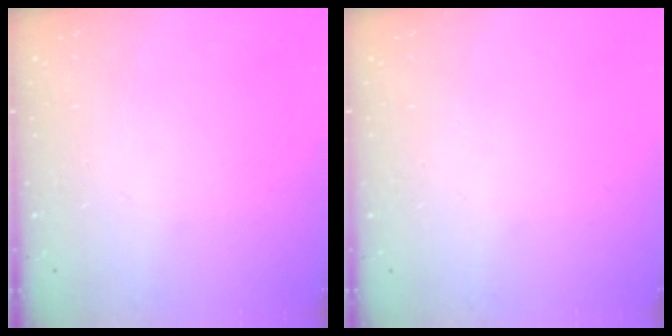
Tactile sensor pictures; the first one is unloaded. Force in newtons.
{"total": 0.0}